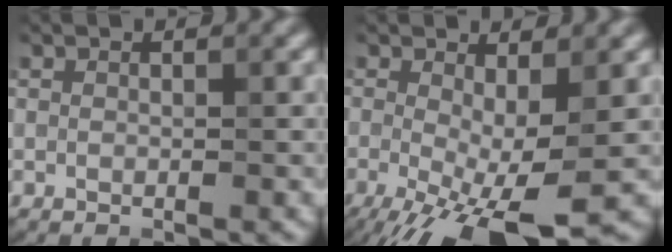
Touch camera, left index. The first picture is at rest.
{"total": 8.5, "force": [-2.9, 2.3, 7.6], "torque": [-0.148, -0.021, -0.045]}